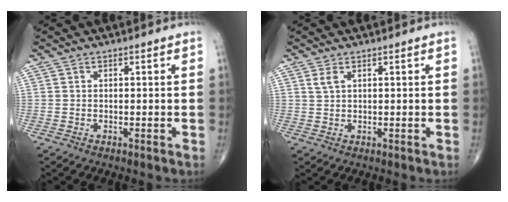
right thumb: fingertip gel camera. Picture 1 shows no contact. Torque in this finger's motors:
{"motor_torque": [-0.28, 0.21, -0.15, -0.06, 0.00]}